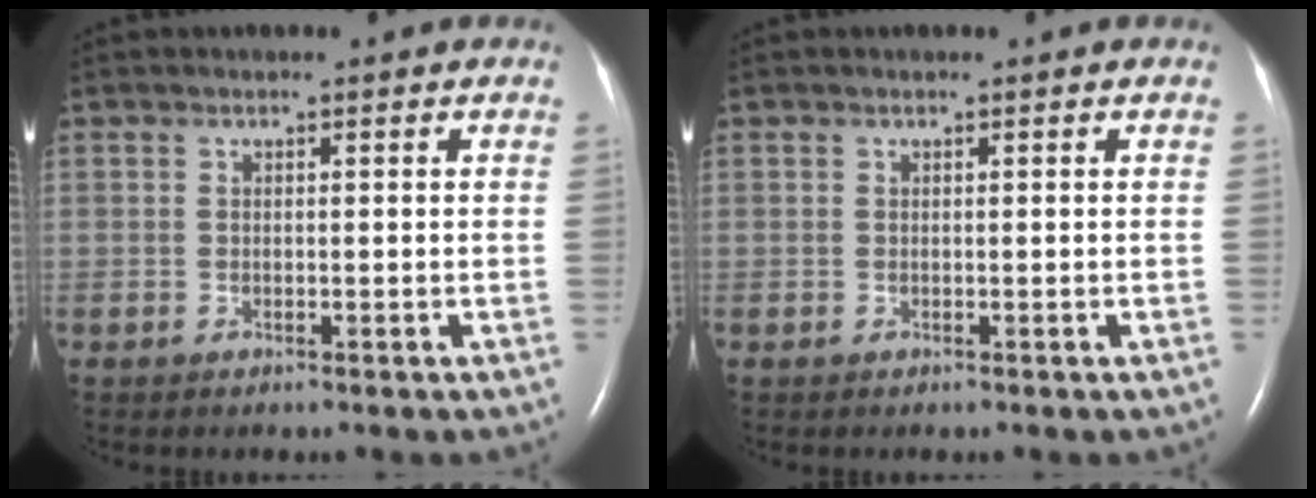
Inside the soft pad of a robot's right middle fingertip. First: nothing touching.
{"total": 0.0}